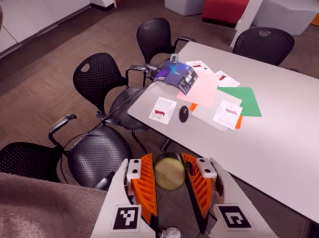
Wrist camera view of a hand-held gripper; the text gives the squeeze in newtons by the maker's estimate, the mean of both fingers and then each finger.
{"total": 13.0, "left": 13.2, "right": 12.8}